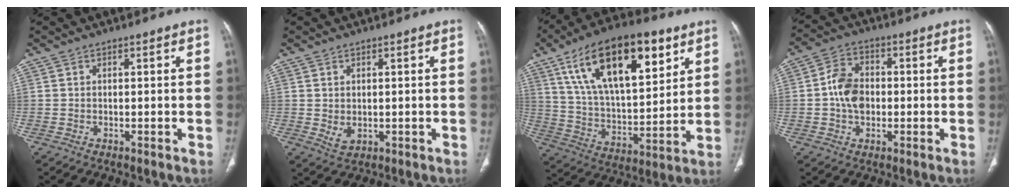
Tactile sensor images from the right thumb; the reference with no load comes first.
{"total": 2.7, "force": [0.0, 1.9, 2.0], "torque": [-0.032, -0.006, 0.011]}
{"total": 25.2, "force": [12.1, 11.1, 19.1], "torque": [-0.294, -0.026, 0.211]}
{"total": 7.9, "force": [-0.5, 5.7, 5.4], "torque": [-0.086, 0.015, -0.014]}